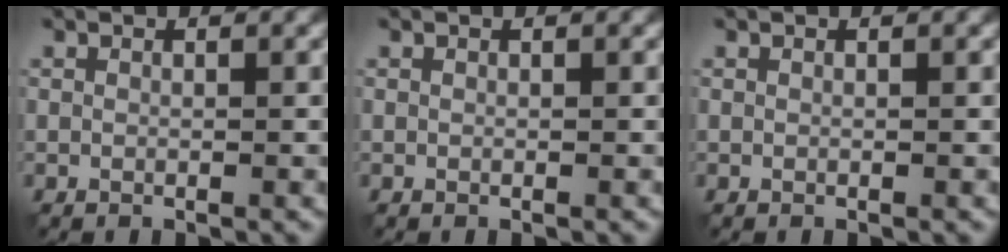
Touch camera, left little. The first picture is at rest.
{"total": 0.0}
{"total": 0.0}